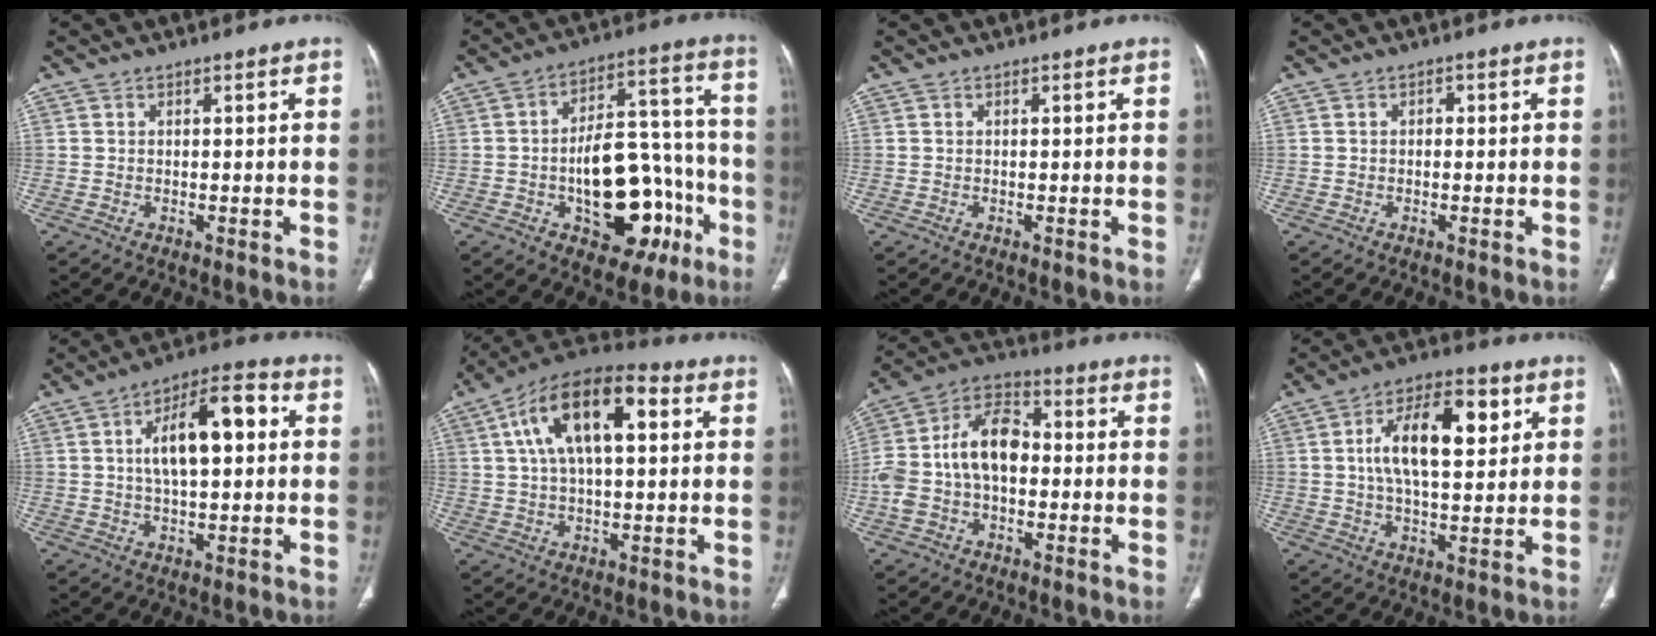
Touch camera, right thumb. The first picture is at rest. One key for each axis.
{"total": 21.2, "fx": -6.7, "fy": 11.7, "fz": 16.4, "tx": -0.201, "ty": 0.053, "tz": -0.083}
{"total": 0.0}
{"total": 0.9, "fx": -0.1, "fy": 0.7, "fz": 0.5, "tx": -0.004, "ty": 0.003, "tz": -0.006}
{"total": 13.0, "fx": 2.2, "fy": 5.6, "fz": 11.5, "tx": -0.181, "ty": 0.022, "tz": 0.031}
{"total": 17.7, "fx": 4.9, "fy": 8.3, "fz": 14.9, "tx": -0.241, "ty": 0.023, "tz": 0.073}
{"total": 15.3, "fx": -0.7, "fy": 9.8, "fz": 11.7, "tx": -0.217, "ty": 0.048, "tz": -0.023}
{"total": 14.6, "fx": 3.9, "fy": 6.8, "fz": 12.3, "tx": -0.189, "ty": 0.004, "tz": 0.061}